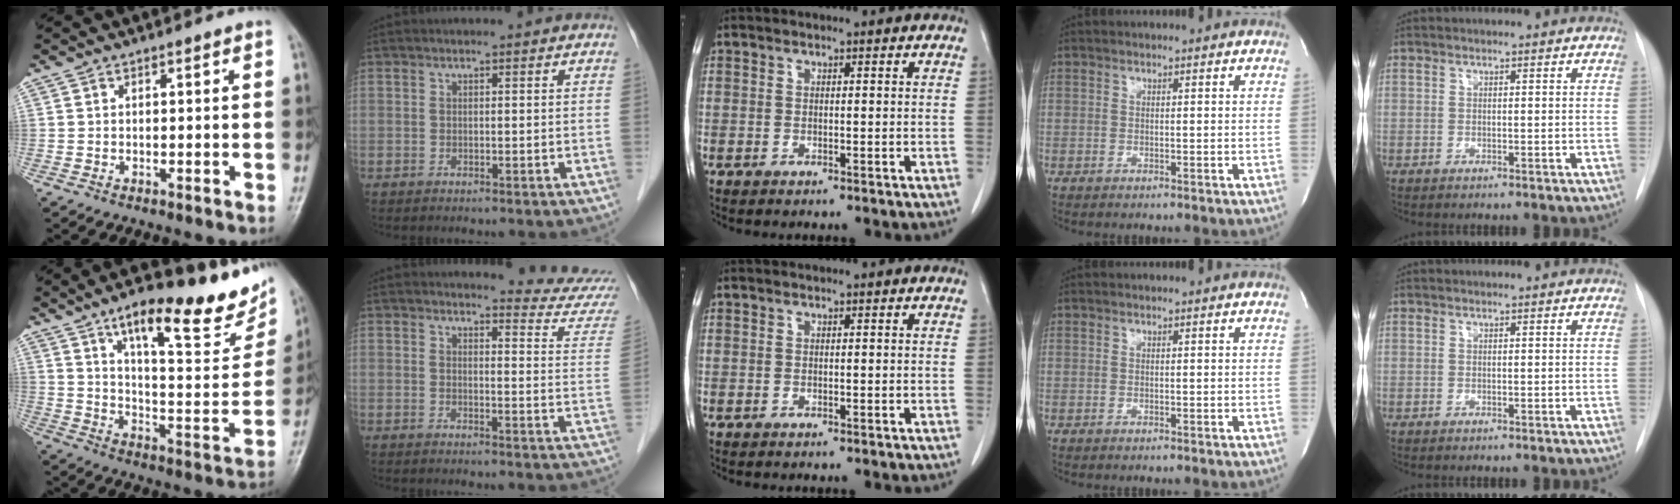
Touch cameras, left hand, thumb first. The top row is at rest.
{"thumb": {"total": 23.7, "force": [15.0, 7.1, 16.9], "torque": [-0.191, -0.055, 0.227]}, "index": {"total": 10.1, "force": [10.0, -0.8, 0.3], "torque": [-0.001, -0.087, 0.096]}}